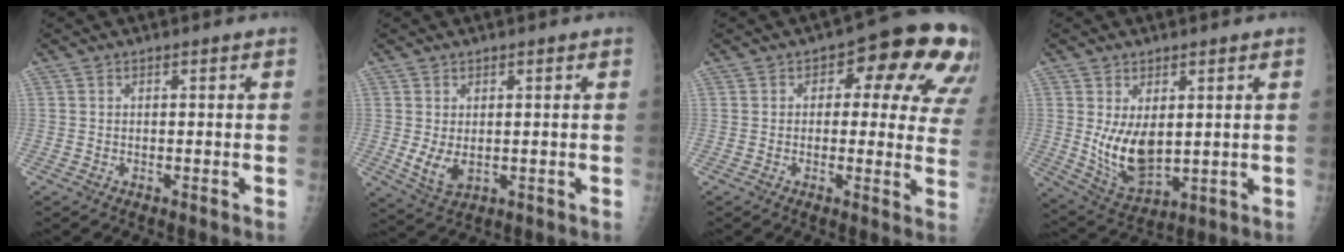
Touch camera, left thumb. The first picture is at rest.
{"total": 4.6, "force": [-0.1, 2.8, 3.6], "torque": [-0.064, -0.010, 0.011]}
{"total": 15.8, "force": [6.1, 7.8, 12.3], "torque": [-0.090, -0.003, 0.058]}
{"total": 9.7, "force": [1.2, 5.5, 7.9], "torque": [-0.126, -0.024, 0.043]}